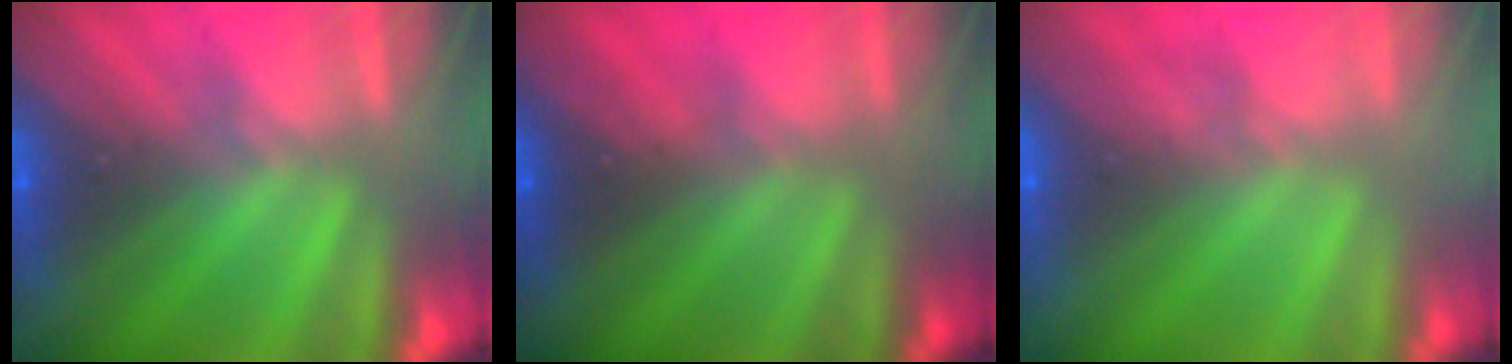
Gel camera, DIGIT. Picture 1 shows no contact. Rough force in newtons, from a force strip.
{"total": 4.6}
{"total": 4.6}